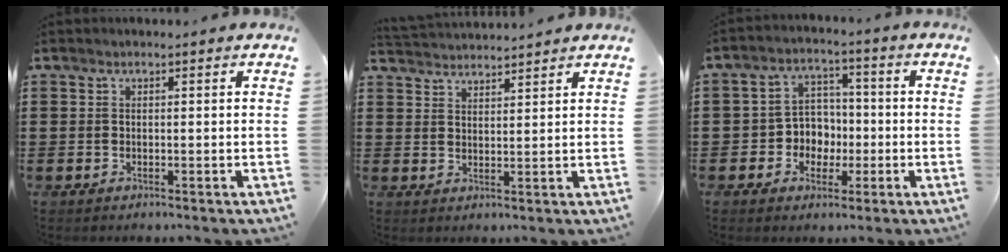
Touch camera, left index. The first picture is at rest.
{"total": 2.8, "force": [2.8, -0.2, -0.3], "torque": [-0.005, -0.010, 0.052]}
{"total": 5.2, "force": [-1.2, 4.9, 1.3], "torque": [-0.042, 0.015, -0.024]}